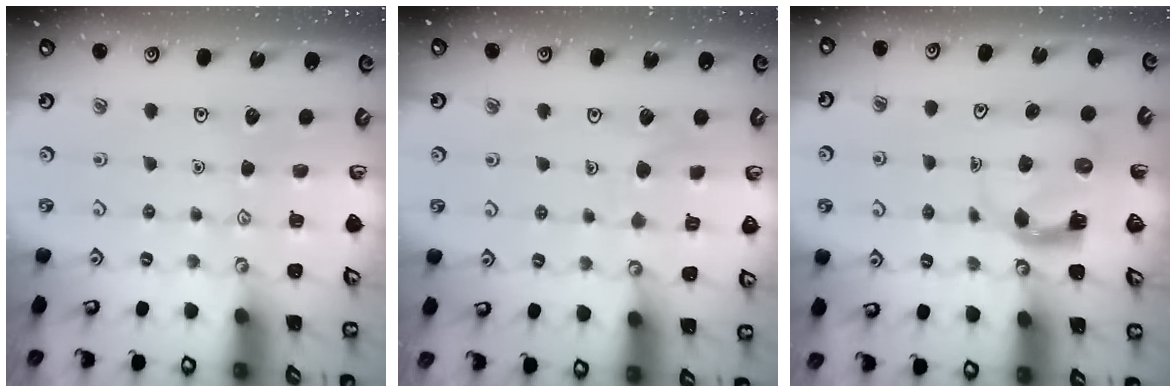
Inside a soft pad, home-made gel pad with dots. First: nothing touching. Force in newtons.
{"total": 4.9, "press": 4.8, "slide": 0.4}
{"total": 4.0, "press": 4.0, "slide": 0.2}